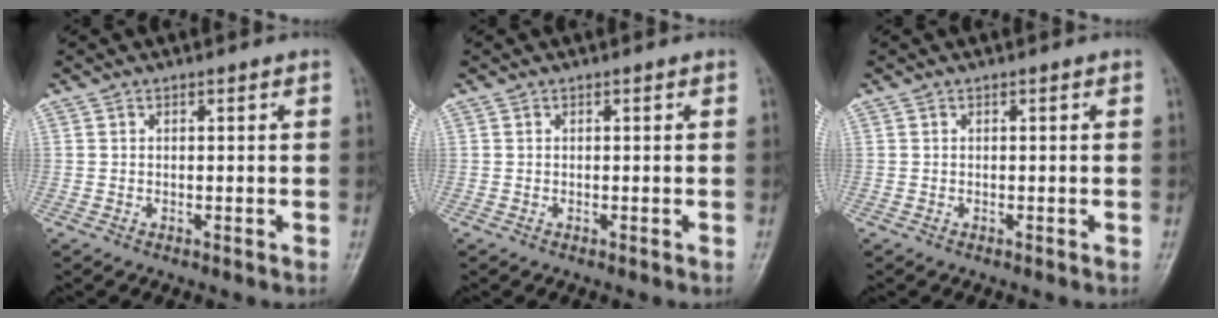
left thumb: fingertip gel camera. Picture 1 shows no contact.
{"total": 0.0}
{"total": 0.0}